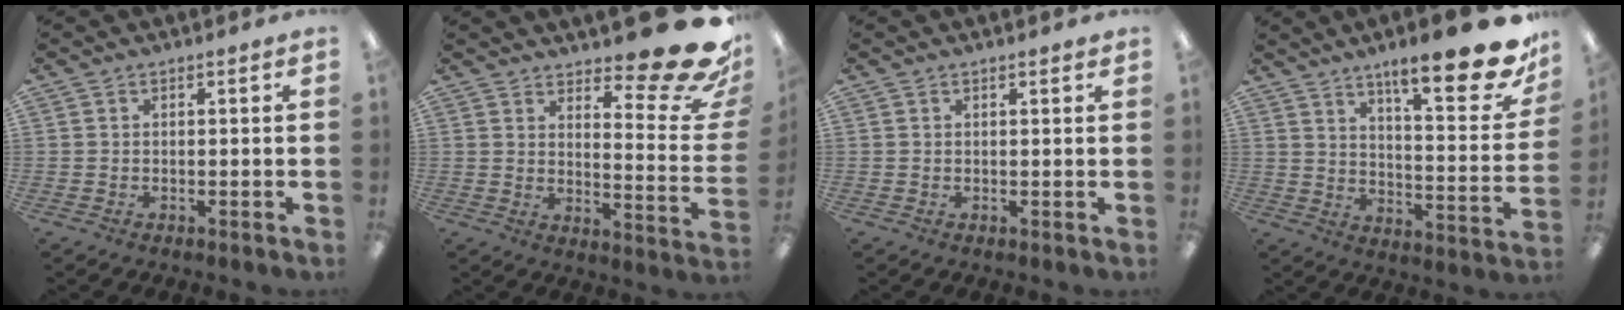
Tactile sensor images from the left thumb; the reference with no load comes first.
{"total": 15.7, "force": [11.9, 4.2, 9.3], "torque": [-0.114, -0.103, 0.198]}
{"total": 0.7, "force": [0.6, 0.1, 0.4], "torque": [-0.010, 0.001, 0.009]}
{"total": 19.7, "force": [13.1, 4.6, 13.9], "torque": [-0.202, -0.093, 0.207]}